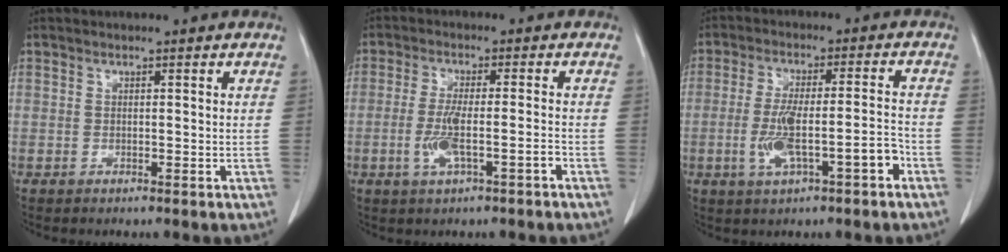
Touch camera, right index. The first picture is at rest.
{"total": 5.9, "force": [-2.3, 0.9, 5.4], "torque": [-0.106, 0.001, -0.039]}
{"total": 9.2, "force": [-3.4, 1.7, 8.4], "torque": [-0.155, 0.014, -0.052]}